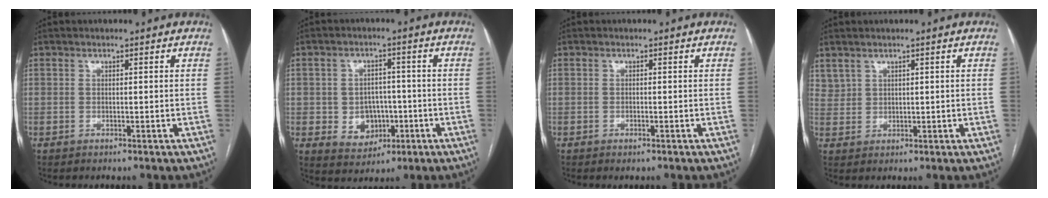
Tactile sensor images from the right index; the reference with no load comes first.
{"total": 6.6, "force": [-1.4, 5.6, 3.2], "torque": [-0.045, 0.011, -0.011]}
{"total": 0.8, "force": [-0.5, 0.1, 0.6], "torque": [-0.009, -0.002, -0.006]}
{"total": 2.7, "force": [2.1, 1.7, 0.4], "torque": [-0.008, 0.007, 0.051]}